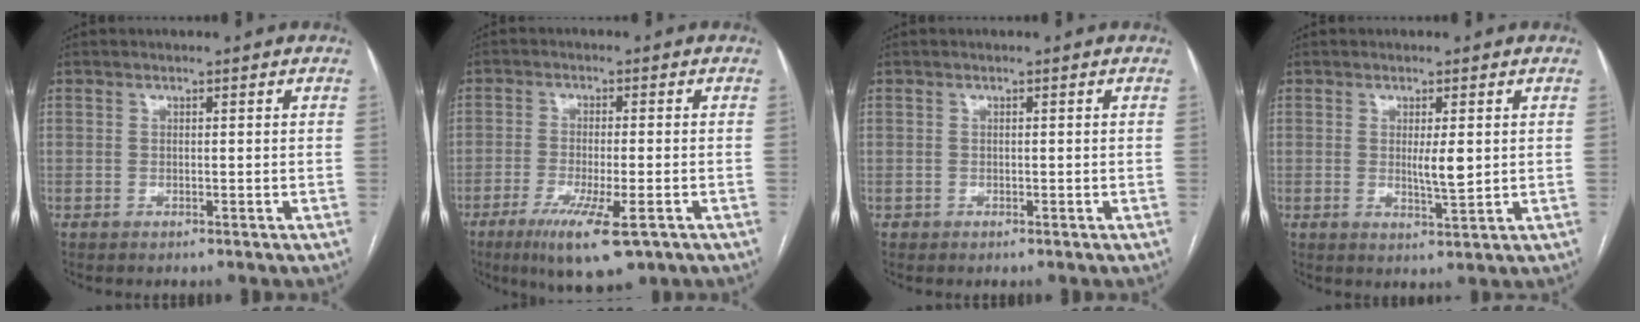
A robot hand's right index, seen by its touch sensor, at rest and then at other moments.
{"total": 10.5, "force": [-6.0, 1.8, 8.5], "torque": [-0.142, -0.026, -0.089]}
{"total": 0.6, "force": [-0.2, 0.4, -0.2], "torque": [0.006, 0.006, -0.006]}
{"total": 3.6, "force": [0.4, 0.6, 3.5], "torque": [-0.059, -0.007, 0.007]}